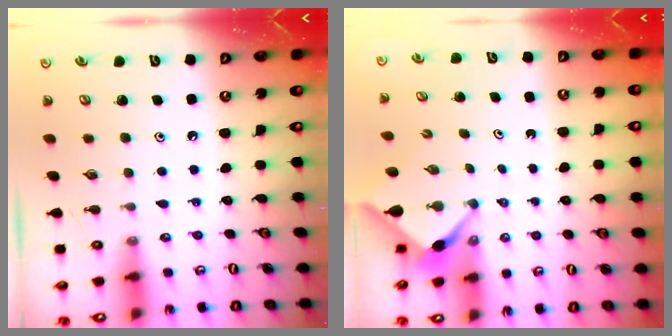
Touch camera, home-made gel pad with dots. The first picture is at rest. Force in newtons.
{"total": 2.6, "press": 2.6, "slide": 0.3}